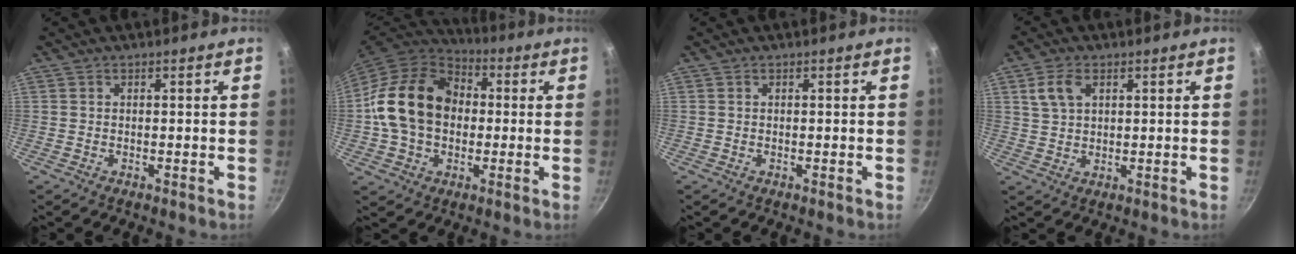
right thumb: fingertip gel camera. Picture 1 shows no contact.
{"total": 19.3, "force": [0.7, 14.7, 12.5], "torque": [-0.201, 0.035, 0.003]}
{"total": 0.0}
{"total": 5.3, "force": [2.1, 3.2, 3.5], "torque": [-0.060, 0.001, 0.043]}